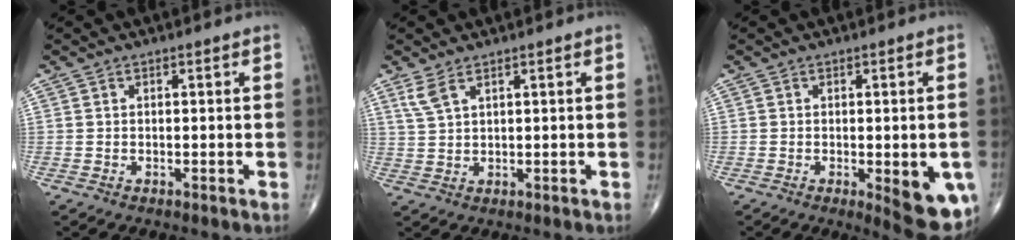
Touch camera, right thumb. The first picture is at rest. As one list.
[{"total": 3.2, "force": [2.1, 1.0, 2.2], "torque": [-0.054, 0.001, 0.052]}, {"total": 10.1, "force": [-2.9, 3.3, 9.1], "torque": [-0.097, -0.013, -0.027]}]